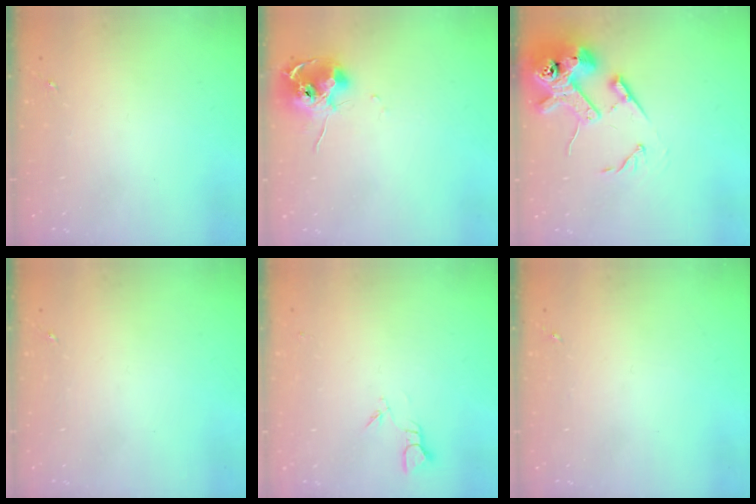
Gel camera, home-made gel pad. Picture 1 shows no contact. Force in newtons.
{"total": 10.6, "press": 10.5, "slide": 0.8}
{"total": 15.7, "press": 15.5, "slide": 2.1}
{"total": 0.0}
{"total": 2.7, "press": 2.7, "slide": 0.3}
{"total": 0.0}